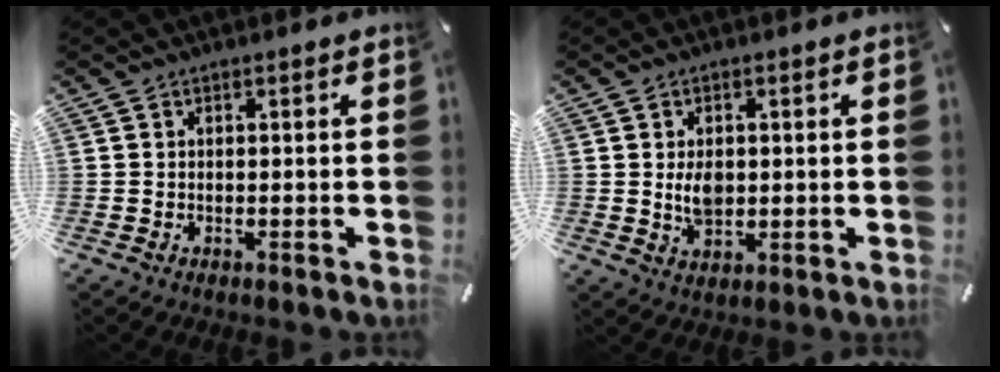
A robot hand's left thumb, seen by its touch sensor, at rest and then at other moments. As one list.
[{"total": 4.8, "force": [0.6, 3.3, 3.4], "torque": [-0.052, -0.006, 0.004]}]